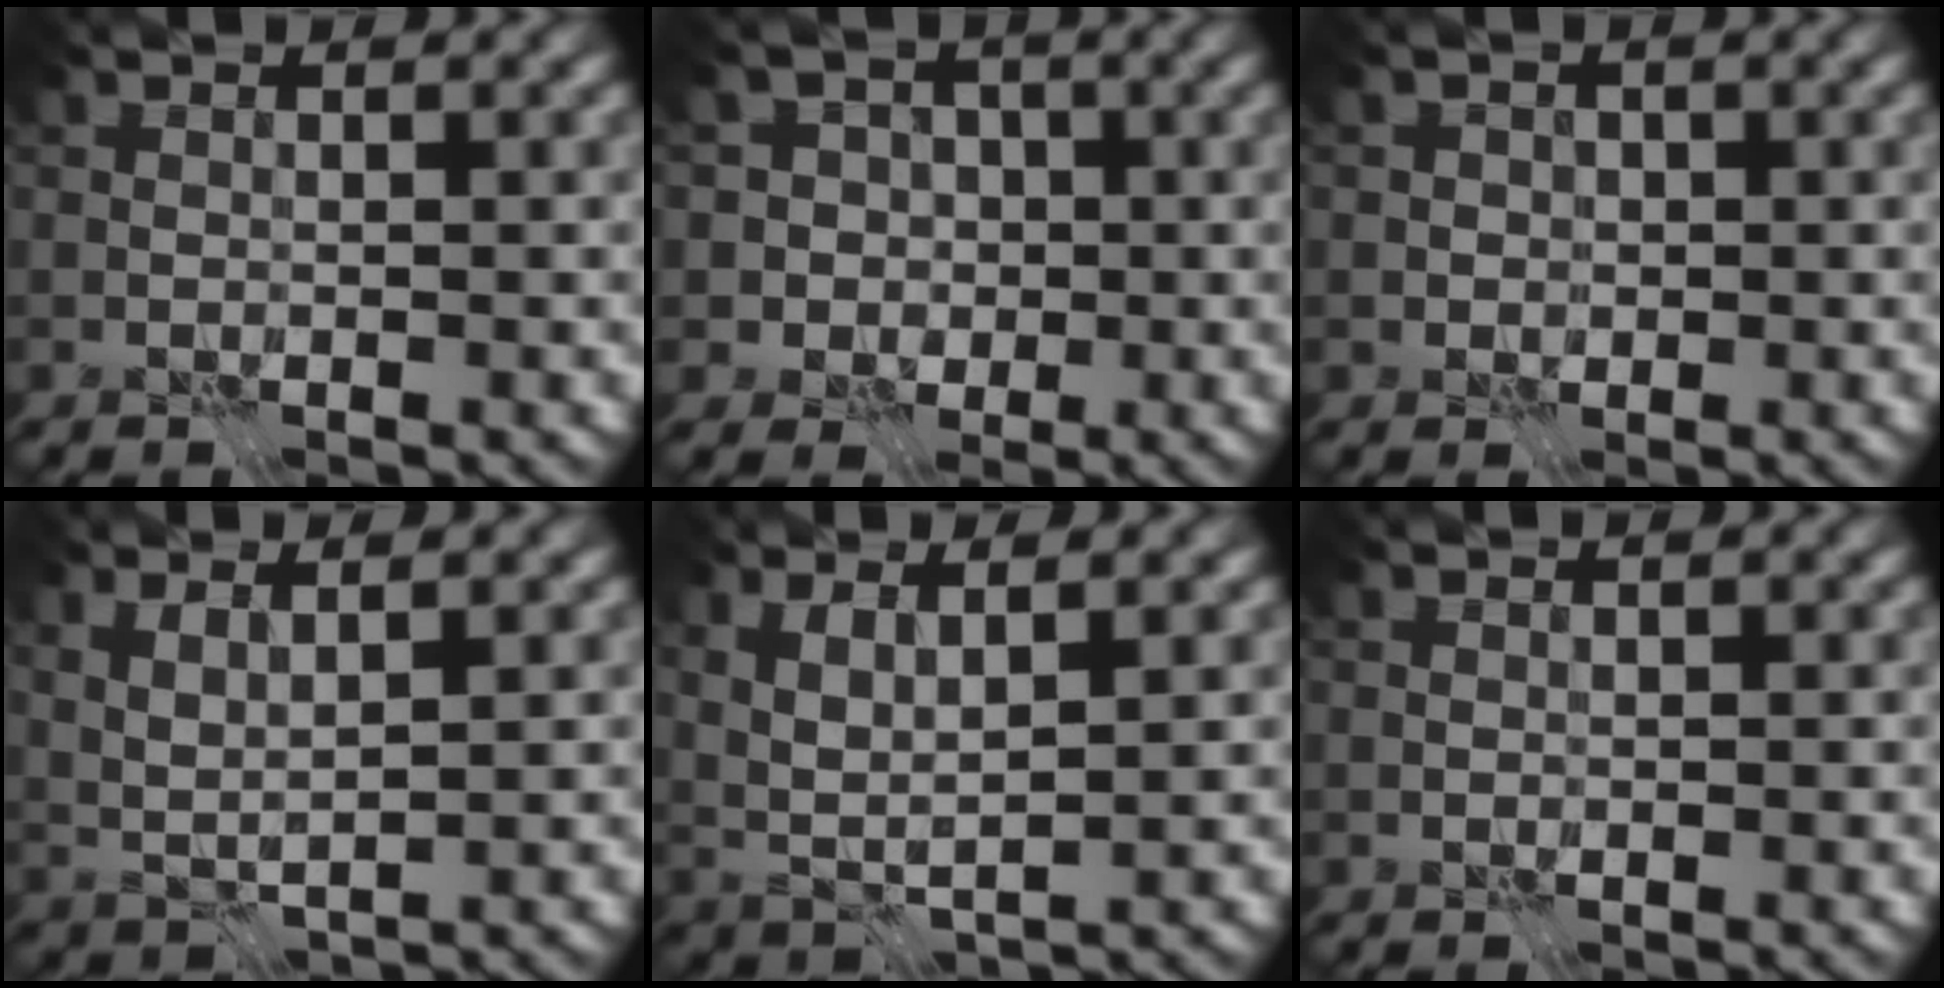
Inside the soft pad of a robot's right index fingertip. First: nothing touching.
{"total": 4.3, "force": [0.3, 4.2, 1.2], "torque": [0.001, 0.014, -0.008]}
{"total": 1.4, "force": [-0.2, 1.3, 0.4], "torque": [0.007, 0.003, -0.010]}
{"total": 2.4, "force": [1.1, 0.4, 2.1], "torque": [-0.049, -0.004, 0.023]}
{"total": 3.5, "force": [1.3, 0.9, 3.1], "torque": [-0.071, -0.006, 0.026]}
{"total": 0.0}